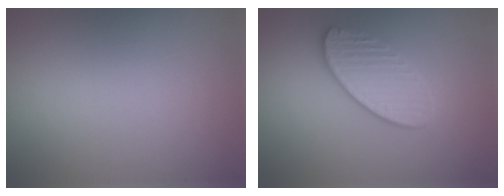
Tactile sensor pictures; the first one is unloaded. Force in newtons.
{"total": 3.5, "press": 3.2, "slide": 1.4}